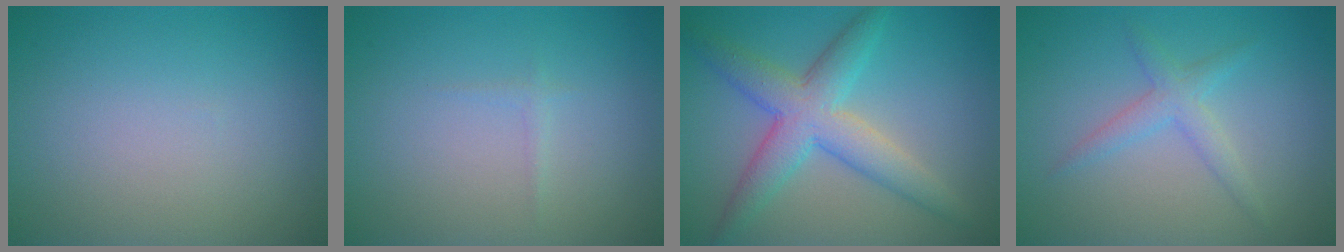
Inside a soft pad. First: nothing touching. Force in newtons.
{"total": 0.6, "press": 0.6, "slide": 0.0}
{"total": 5.7, "press": 5.7, "slide": 0.2}
{"total": 2.1, "press": 2.1, "slide": 0.0}